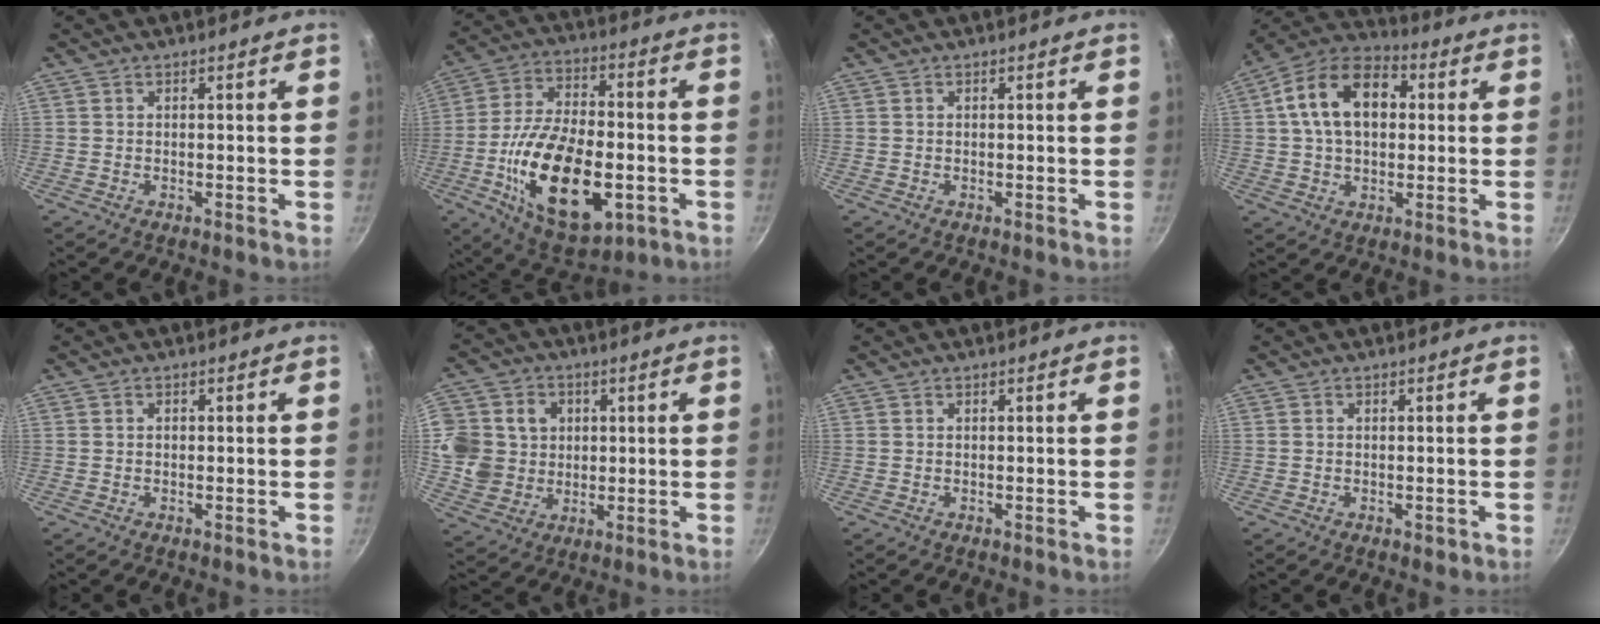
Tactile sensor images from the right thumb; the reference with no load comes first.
{"total": 23.2, "force": [-5.9, 12.1, 18.9], "torque": [-0.321, 0.020, -0.093]}
{"total": 0.0}
{"total": 15.7, "force": [2.8, 10.4, 11.4], "torque": [-0.164, 0.026, 0.030]}
{"total": 0.7, "force": [0.0, 0.6, 0.4], "torque": [-0.005, 0.004, 0.001]}
{"total": 13.8, "force": [2.0, 12.7, 5.1], "torque": [-0.089, 0.002, 0.035]}
{"total": 0.0}
{"total": 1.0, "force": [-0.3, 0.6, 0.7], "torque": [-0.007, 0.001, -0.005]}